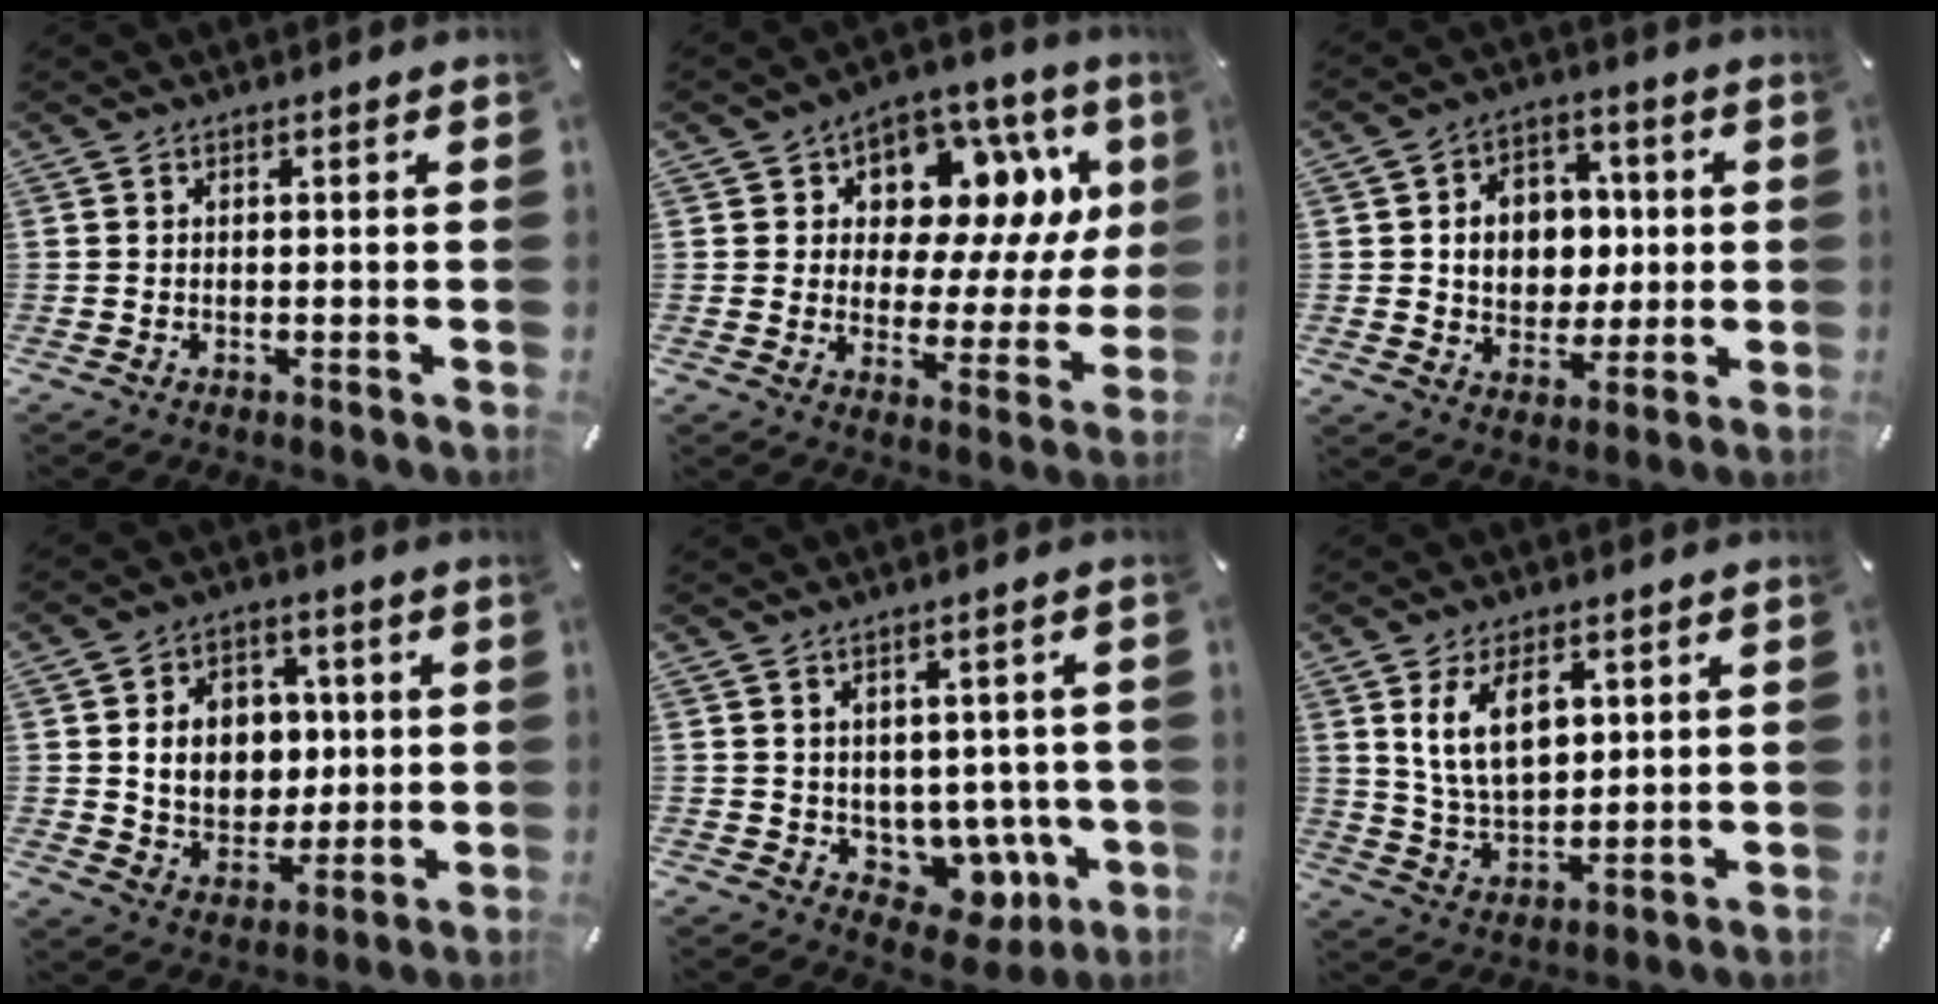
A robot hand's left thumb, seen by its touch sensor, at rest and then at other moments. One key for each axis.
{"total": 11.4, "fx": 5.6, "fy": 7.6, "fz": 6.3, "tx": -0.088, "ty": -0.053, "tz": 0.097}
{"total": 10.2, "fx": 0.5, "fy": 9.0, "fz": 4.8, "tx": -0.070, "ty": 0.011, "tz": 0.014}
{"total": 11.1, "fx": 1.4, "fy": 9.7, "fz": 5.2, "tx": -0.075, "ty": 0.007, "tz": 0.034}
{"total": 7.4, "fx": 0.7, "fy": 6.5, "fz": 3.5, "tx": -0.028, "ty": -0.018, "tz": 0.025}
{"total": 10.9, "fx": 4.4, "fy": 6.6, "fz": 7.6, "tx": -0.150, "ty": -0.005, "tz": 0.077}